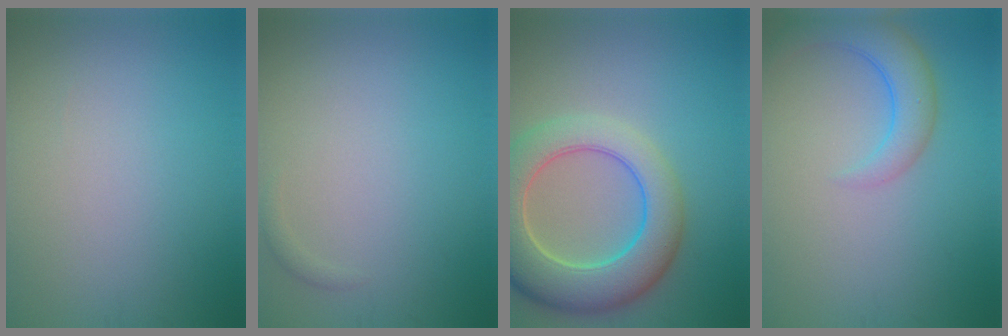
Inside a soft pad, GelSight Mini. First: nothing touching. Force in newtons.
{"total": 0.6, "press": 0.6, "slide": 0.0}
{"total": 9.1, "press": 9.1, "slide": 0.8}
{"total": 4.0, "press": 4.0, "slide": 0.3}